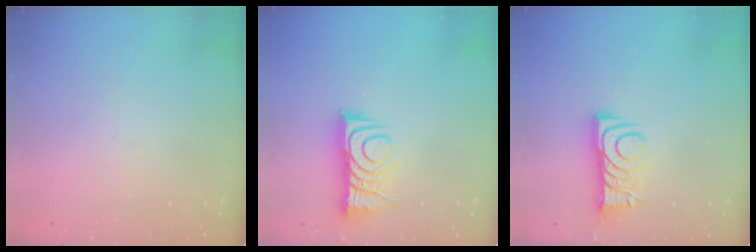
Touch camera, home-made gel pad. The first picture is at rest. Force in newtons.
{"total": 10.0, "press": 10.0, "slide": 0.3}
{"total": 9.0, "press": 9.0, "slide": 0.1}